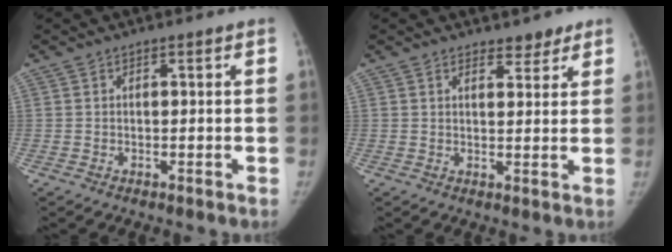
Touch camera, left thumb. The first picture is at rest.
{"total": 3.5, "force": [2.7, 1.7, 1.3], "torque": [0.004, -0.017, 0.039]}